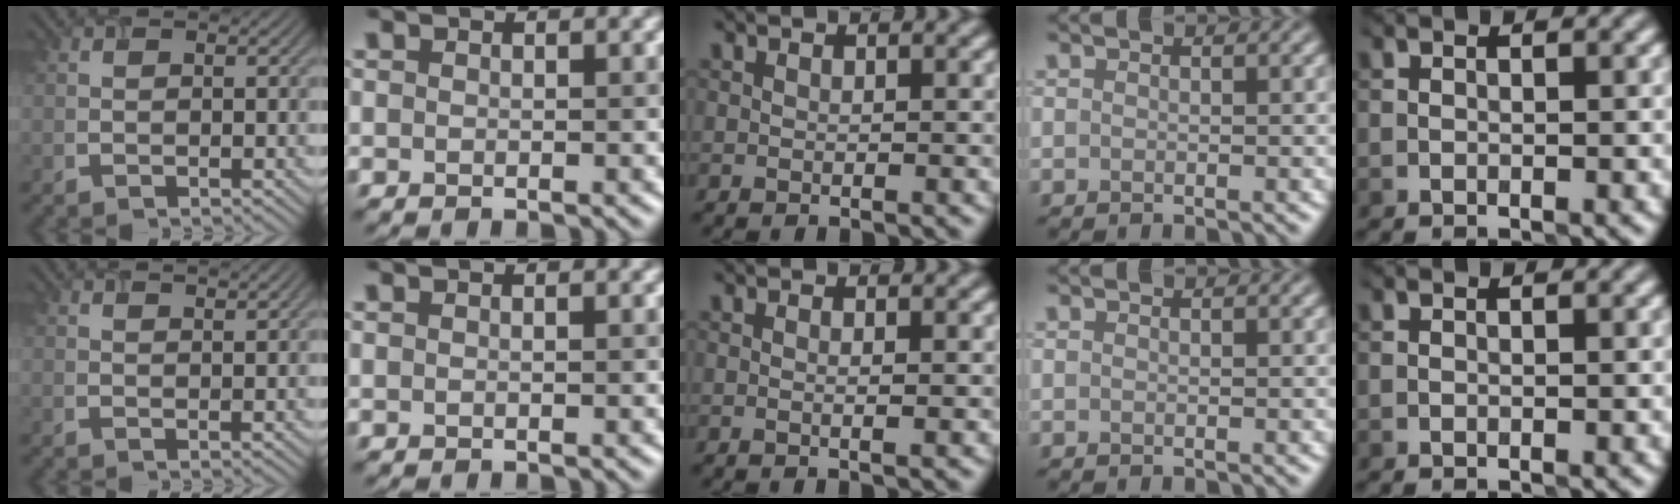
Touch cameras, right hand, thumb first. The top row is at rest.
{"thumb": {"total": 1.5, "force": [1.4, -0.1, 0.5], "torque": [-0.009, 0.001, 0.024]}, "middle": {"total": 0.9, "force": [0.0, 0.2, 0.9], "torque": [-0.012, -0.002, -0.004]}}